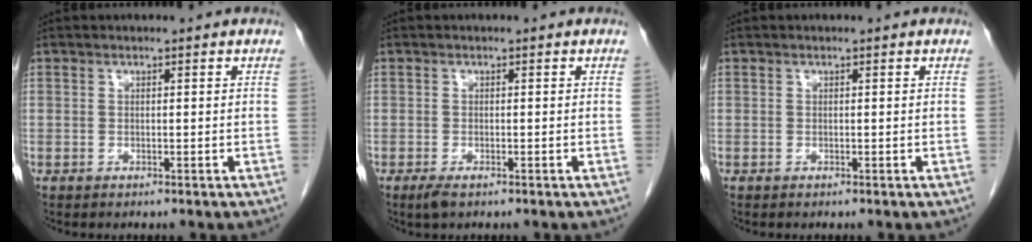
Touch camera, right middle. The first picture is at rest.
{"total": 1.7, "force": [-1.0, 0.5, 1.2], "torque": [-0.028, -0.004, -0.017]}
{"total": 0.0}